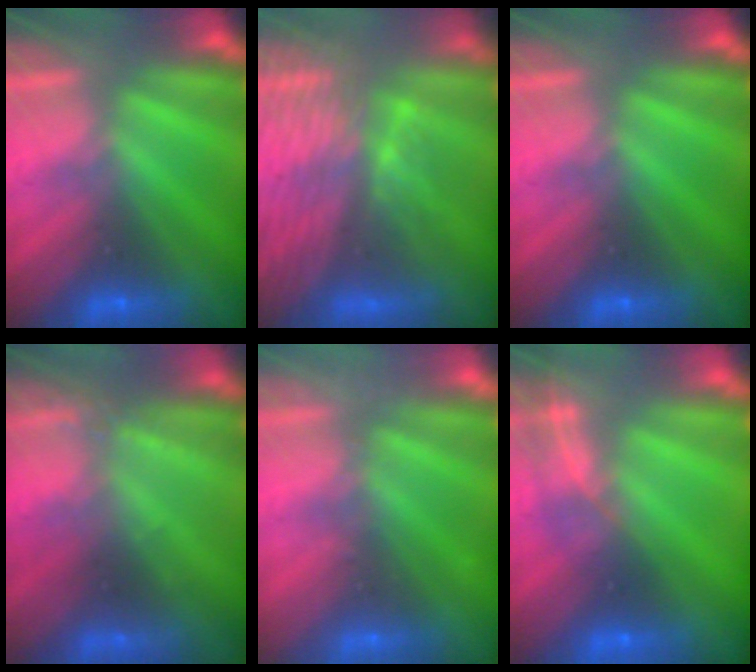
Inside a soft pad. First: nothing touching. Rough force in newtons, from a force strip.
{"total": 8.0}
{"total": 0.0}
{"total": 2.0}
{"total": 2.1}
{"total": 1.6}